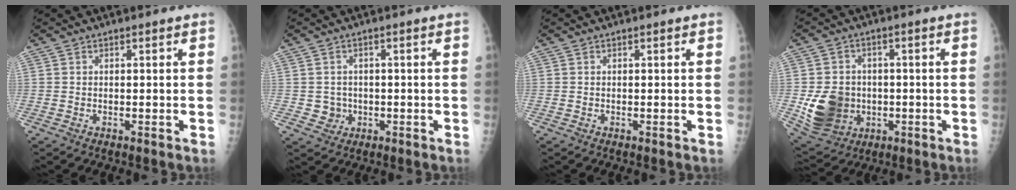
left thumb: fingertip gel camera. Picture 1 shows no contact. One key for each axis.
{"total": 3.2, "fx": -0.5, "fy": 3.1, "fz": 0.6, "tx": 0.009, "ty": 0.006, "tz": -0.003}
{"total": 0.0}
{"total": 11.7, "fx": -1.6, "fy": 10.0, "fz": 5.9, "tx": -0.083, "ty": -0.001, "tz": -0.011}